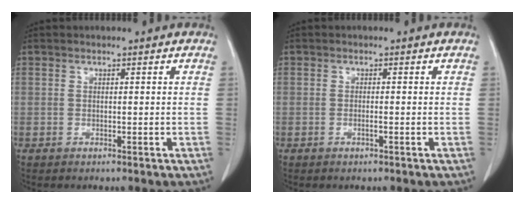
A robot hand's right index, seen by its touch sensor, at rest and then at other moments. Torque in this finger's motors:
{"motor_torque": [-0.04, -0.08, -0.07, -0.01]}